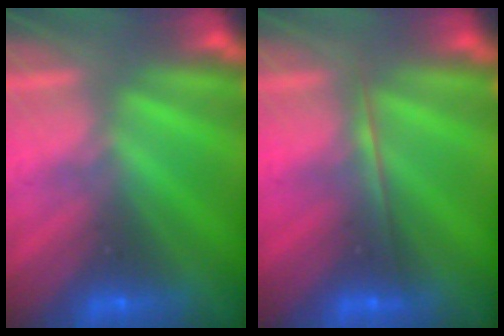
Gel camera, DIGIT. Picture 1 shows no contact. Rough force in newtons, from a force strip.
{"total": 1.8}